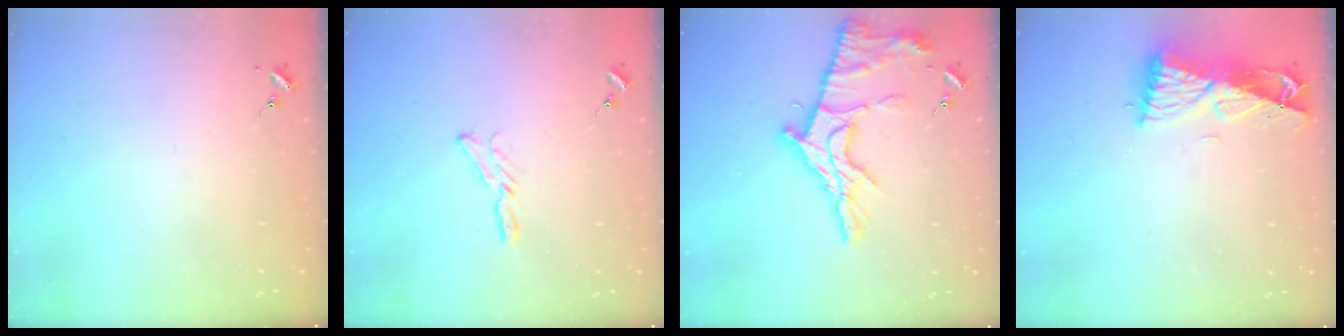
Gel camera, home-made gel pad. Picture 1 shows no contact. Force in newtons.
{"total": 5.9, "press": 5.9, "slide": 0.5}
{"total": 18.0, "press": 18.0, "slide": 1.4}
{"total": 10.1, "press": 10.0, "slide": 1.4}